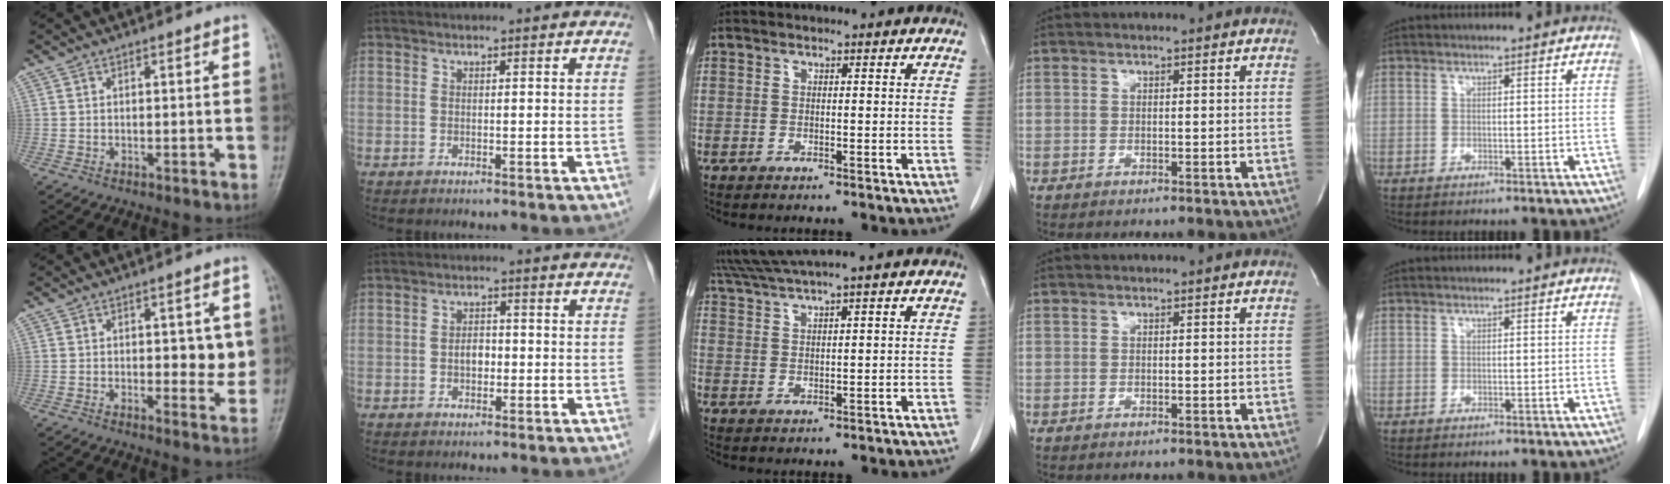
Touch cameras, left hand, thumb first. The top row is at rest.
{"thumb": {"total": 6.1, "force": [0.5, 2.9, 5.4], "torque": [-0.047, -0.008, 0.008]}, "index": {"total": 2.7, "force": [-0.7, 1.7, 2.0], "torque": [-0.033, 0.010, -0.011]}, "middle": {"total": 5.4, "force": [4.6, -1.3, 2.5], "torque": [-0.052, 0.015, 0.091]}}